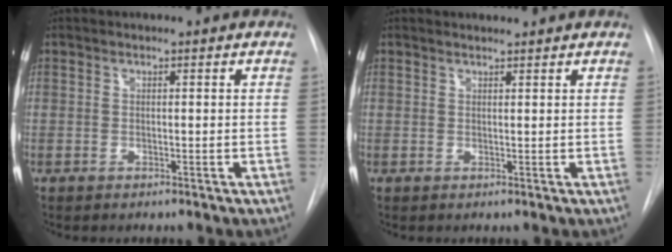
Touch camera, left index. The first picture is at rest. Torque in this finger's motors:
{"motor_torque": [0.30, -0.64, -0.01, 0.01]}